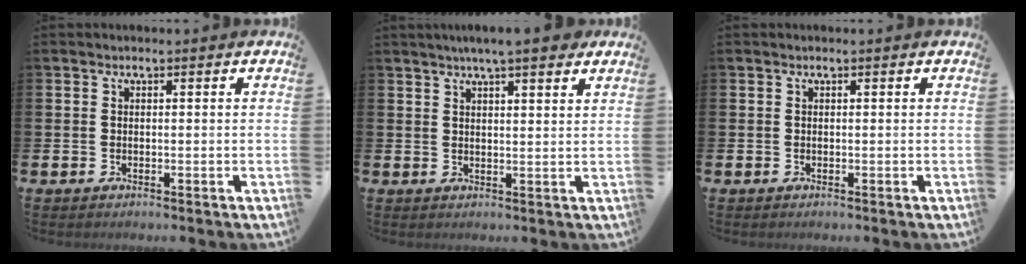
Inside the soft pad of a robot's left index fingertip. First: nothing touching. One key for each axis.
{"total": 5.0, "fx": 4.4, "fy": 0.2, "fz": 2.2, "tx": -0.040, "ty": -0.016, "tz": 0.076}
{"total": 0.0}